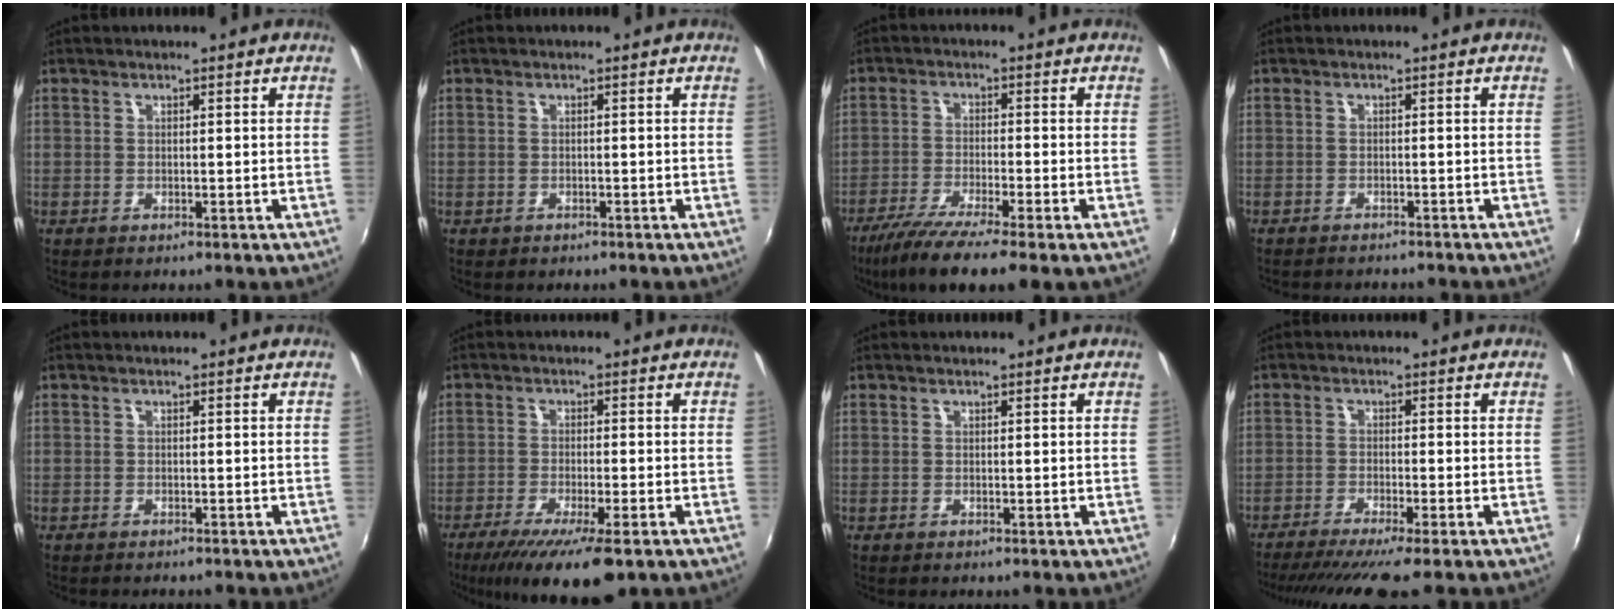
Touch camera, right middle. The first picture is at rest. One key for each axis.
{"total": 1.0, "fx": -0.6, "fy": 0.7, "fz": 0.2, "tx": -0.009, "ty": -0.002, "tz": -0.007}
{"total": 9.7, "fx": -7.3, "fy": 0.2, "fz": 6.4, "tx": -0.142, "ty": -0.031, "tz": -0.128}
{"total": 4.8, "fx": -4.5, "fy": 1.1, "fz": 1.4, "tx": -0.040, "ty": -0.012, "tz": -0.066}
{"total": 1.2, "fx": -1.1, "fy": 0.3, "fz": 0.3, "tx": -0.010, "ty": -0.006, "tz": -0.018}
{"total": 12.1, "fx": -8.0, "fy": 2.1, "fz": 8.9, "tx": -0.174, "ty": -0.043, "tz": -0.132}
{"total": 0.0}
{"total": 8.7, "fx": -7.1, "fy": -0.5, "fz": 4.9, "tx": -0.102, "ty": -0.028, "tz": -0.116}